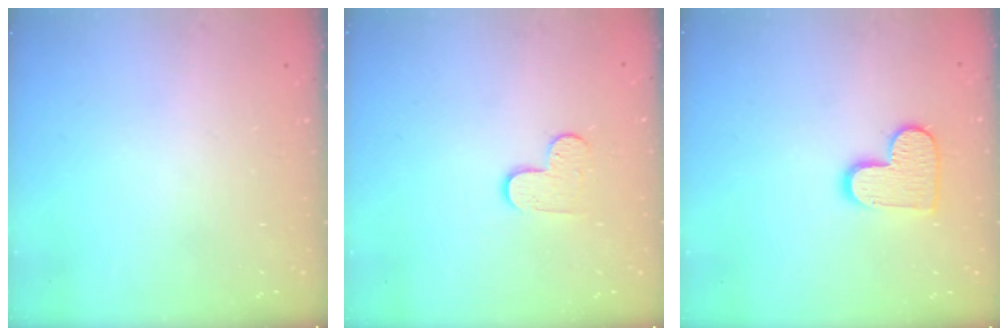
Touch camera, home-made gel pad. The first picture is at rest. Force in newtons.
{"total": 7.1, "press": 7.1, "slide": 0.6}
{"total": 10.5, "press": 10.5, "slide": 0.5}